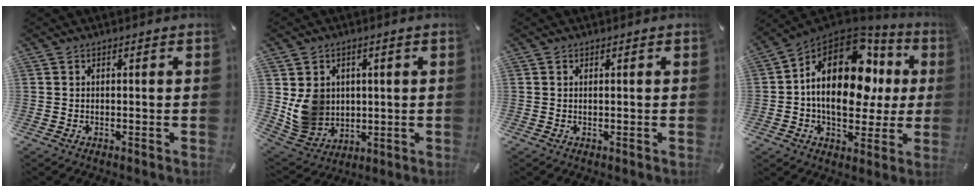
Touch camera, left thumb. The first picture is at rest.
{"total": 9.2, "force": [1.9, 8.7, 2.2], "torque": [-0.048, -0.012, 0.047]}
{"total": 0.5, "force": [0.2, 0.1, 0.5], "torque": [-0.009, 0.000, 0.003]}
{"total": 22.6, "force": [3.6, 14.4, 17.1], "torque": [-0.271, -0.014, 0.062]}